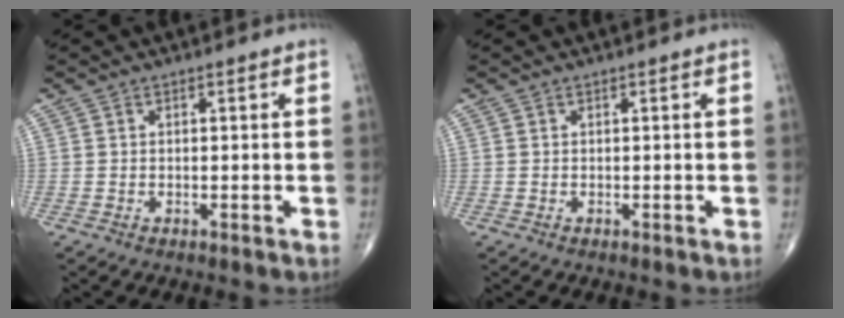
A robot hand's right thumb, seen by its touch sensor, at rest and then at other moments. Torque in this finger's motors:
{"motor_torque": [-0.09, 0.10, -0.02, 0.02, 0.00]}